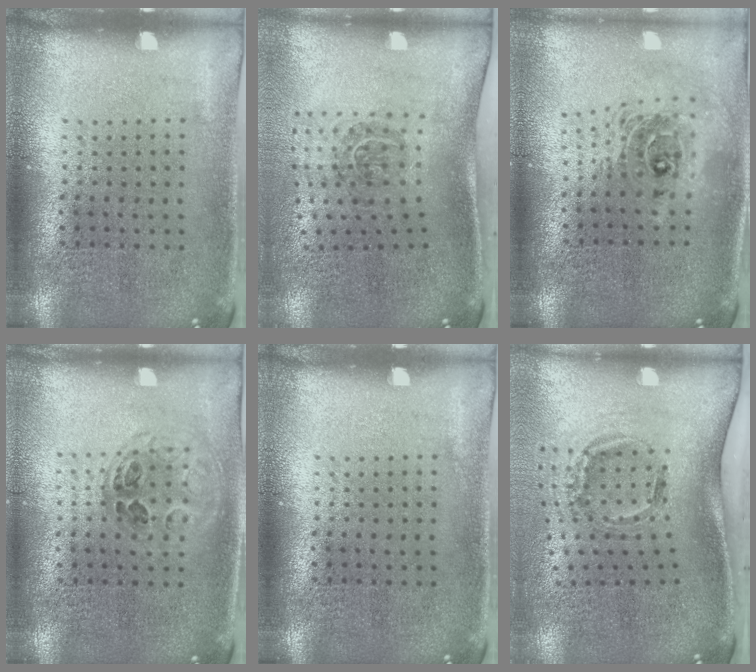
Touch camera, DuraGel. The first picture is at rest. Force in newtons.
{"total": 1.9, "press": 1.2, "slide": 1.5}
{"total": 2.0, "press": 1.6, "slide": 1.3}
{"total": 1.0, "press": 1.0, "slide": 0.4}
{"total": 0.0}
{"total": 2.1, "press": 1.2, "slide": 1.7}